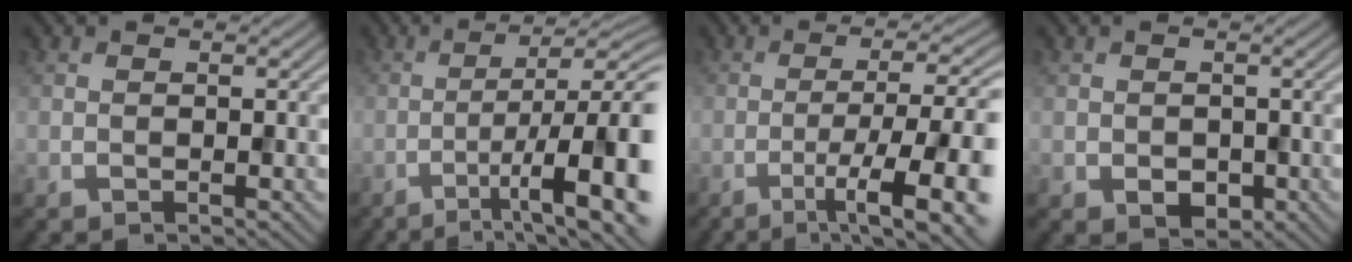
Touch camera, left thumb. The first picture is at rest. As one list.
[{"total": 13.2, "force": [-4.7, 3.1, 12.0], "torque": [-0.171, -0.001, -0.063]}, {"total": 11.0, "force": [-3.9, 2.9, 9.9], "torque": [-0.141, 0.005, -0.054]}, {"total": 1.5, "force": [-0.4, 1.4, 0.4], "torque": [-0.016, -0.010, -0.001]}]